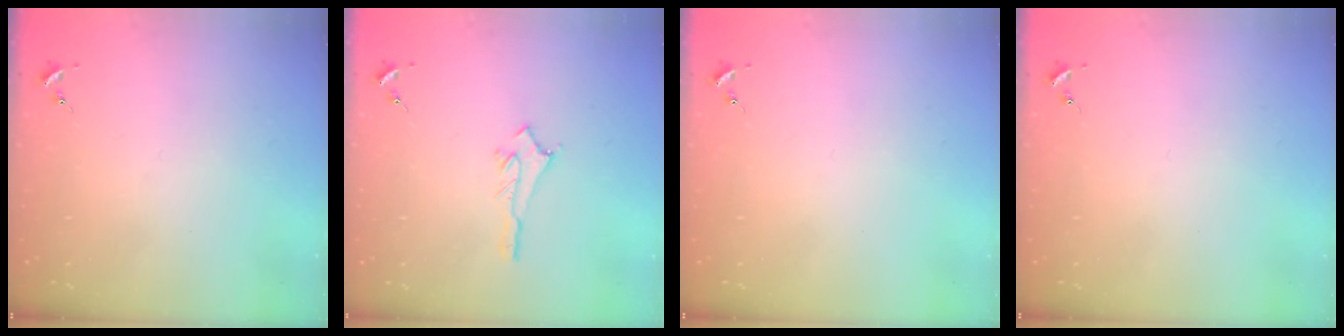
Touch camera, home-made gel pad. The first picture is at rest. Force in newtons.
{"total": 2.9, "press": 2.9, "slide": 0.3}
{"total": 0.0}
{"total": 0.0}